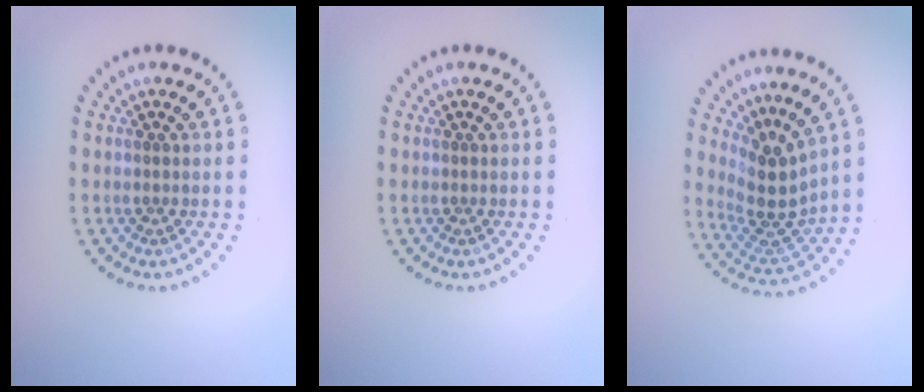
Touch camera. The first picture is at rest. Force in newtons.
{"total": 0.0}
{"total": 4.0, "press": 2.8, "slide": 2.8}